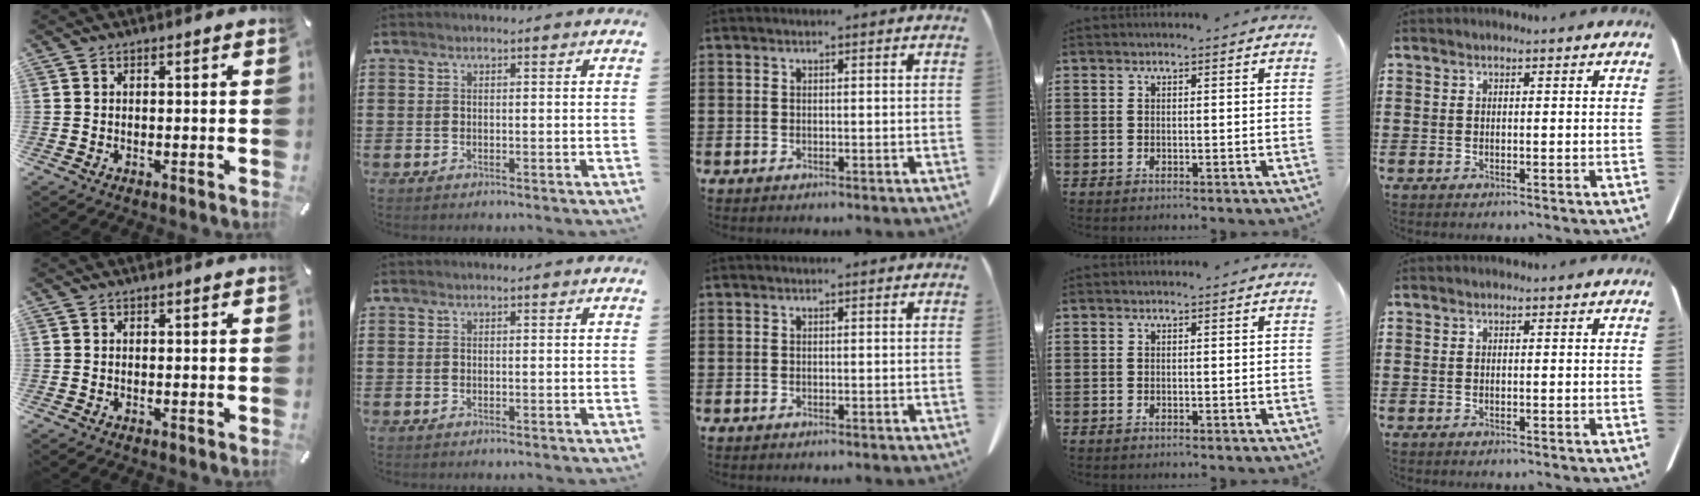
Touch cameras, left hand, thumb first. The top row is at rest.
{}